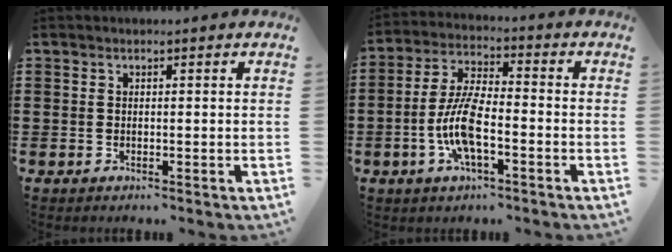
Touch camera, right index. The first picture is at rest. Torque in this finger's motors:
{"motor_torque": [1.23, 0.91, 0.38, 0.21]}